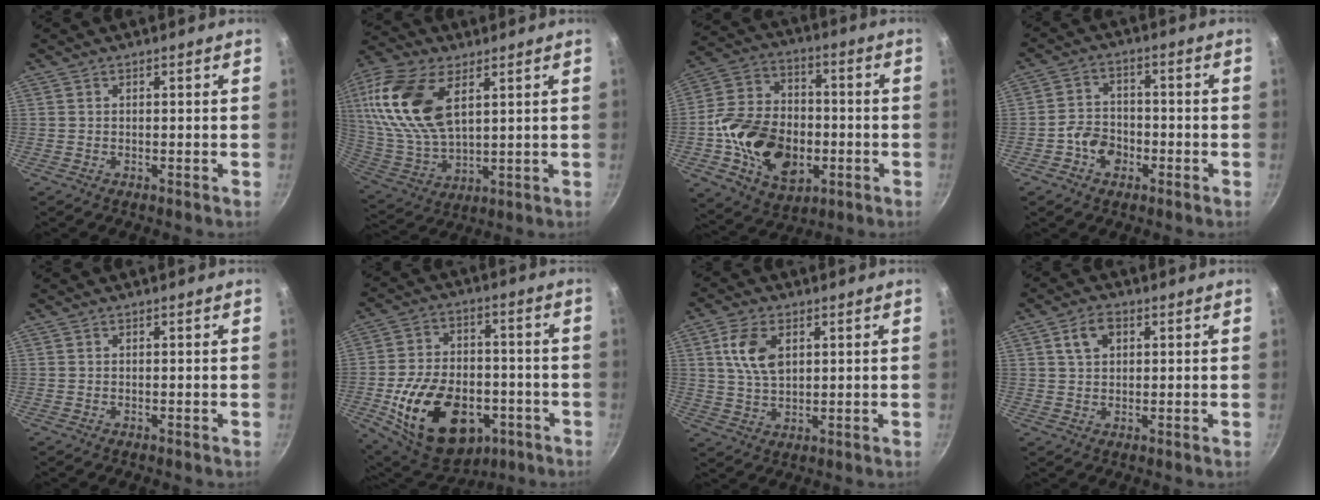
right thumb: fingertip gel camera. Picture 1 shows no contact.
{"total": 19.3, "force": [6.8, 10.5, 14.6], "torque": [-0.289, -0.022, 0.138]}
{"total": 19.6, "force": [-4.2, 13.9, 13.2], "torque": [-0.208, 0.030, -0.070]}
{"total": 5.9, "force": [-2.6, 4.4, 2.9], "torque": [-0.031, 0.025, -0.051]}
{"total": 0.0}
{"total": 23.3, "force": [-7.2, 15.2, 16.1], "torque": [-0.250, 0.030, -0.099]}
{"total": 8.2, "force": [2.5, 4.9, 6.1], "torque": [-0.111, -0.006, 0.049]}
{"total": 4.8, "force": [1.7, 3.2, 3.1], "torque": [-0.043, 0.003, 0.028]}